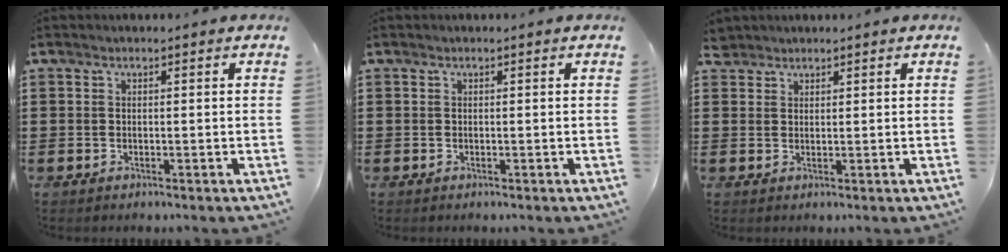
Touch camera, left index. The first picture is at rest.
{"total": 0.0}
{"total": 1.8, "force": [1.7, 0.7, 0.1], "torque": [-0.007, 0.005, 0.033]}